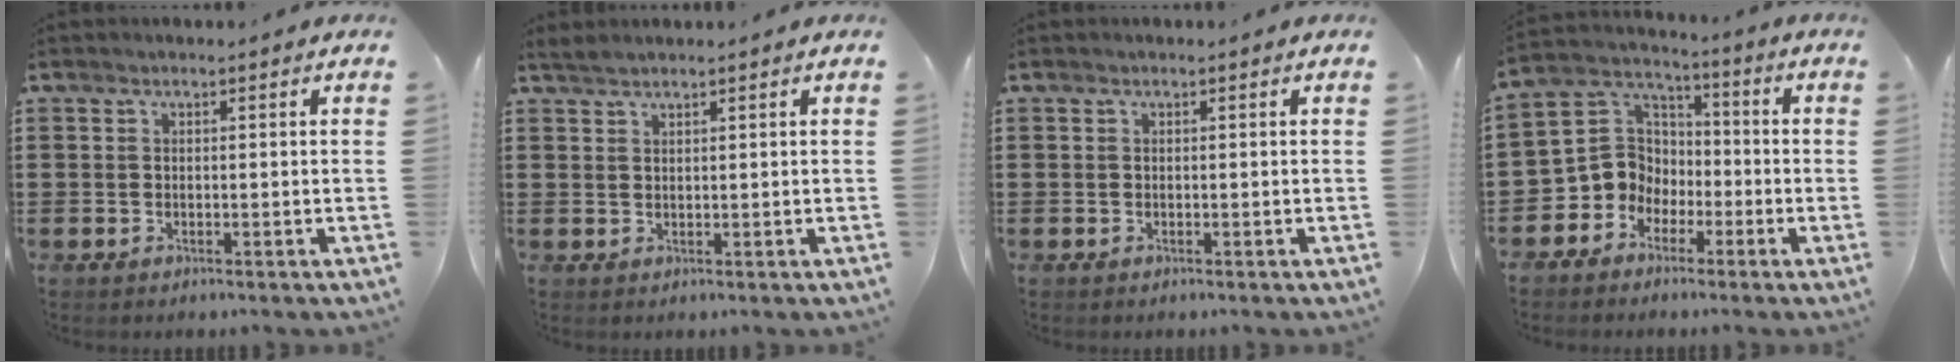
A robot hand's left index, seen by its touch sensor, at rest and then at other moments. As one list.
[{"total": 1.2, "force": [1.1, 0.1, 0.5], "torque": [-0.012, 0.000, 0.022]}, {"total": 0.0}, {"total": 7.7, "force": [-2.5, 7.0, 2.2], "torque": [-0.091, 0.005, -0.056]}]